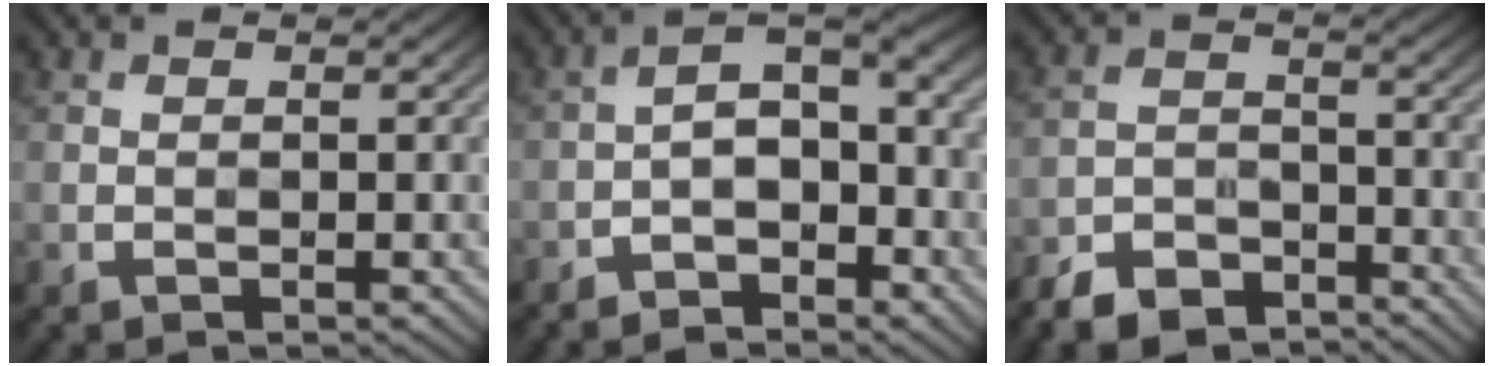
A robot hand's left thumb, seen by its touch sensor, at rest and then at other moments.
{"total": 6.6, "force": [-2.8, 3.0, 5.2], "torque": [-0.085, 0.005, -0.053]}
{"total": 7.4, "force": [-6.0, 3.2, 2.9], "torque": [-0.056, -0.008, -0.120]}